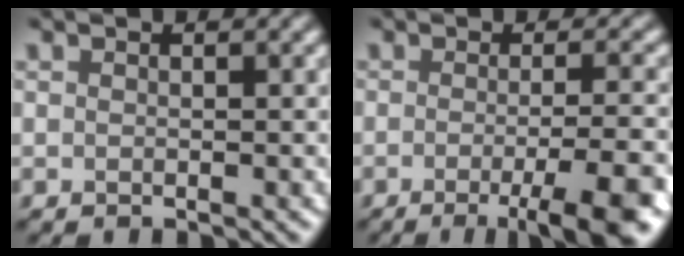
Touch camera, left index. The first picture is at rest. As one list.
[{"total": 7.6, "force": [-3.3, 1.7, 6.6], "torque": [-0.080, -0.001, -0.045]}]